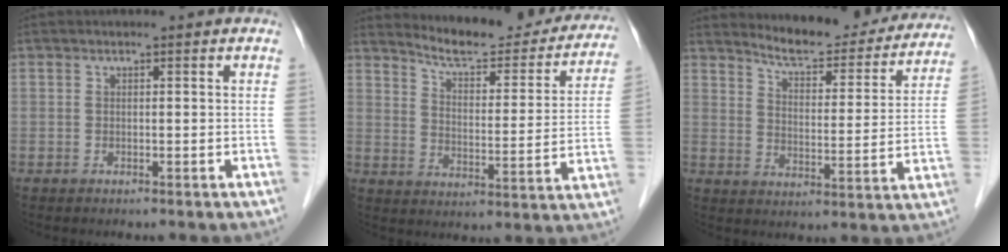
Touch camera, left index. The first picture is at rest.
{"total": 17.9, "force": [16.8, 3.6, 5.1], "torque": [-0.059, -0.037, 0.213]}
{"total": 16.1, "force": [15.1, 3.4, 4.3], "torque": [-0.046, -0.025, 0.188]}